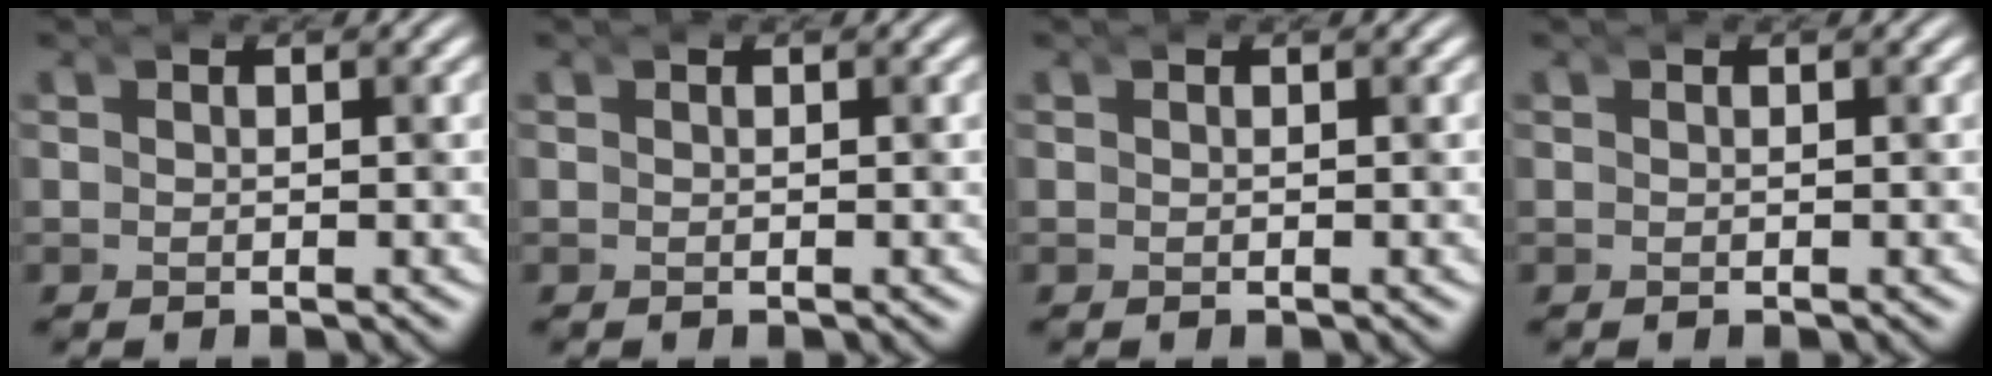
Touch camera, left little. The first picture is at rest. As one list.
[{"total": 0.0}, {"total": 0.0}, {"total": 0.0}]